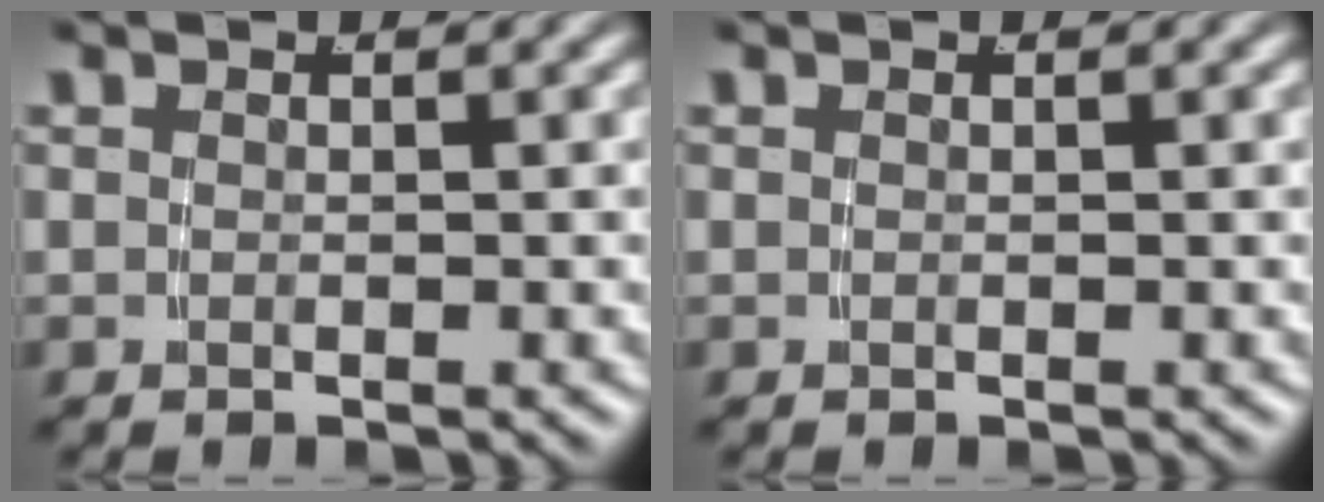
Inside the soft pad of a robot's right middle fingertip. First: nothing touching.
{"total": 0.0}